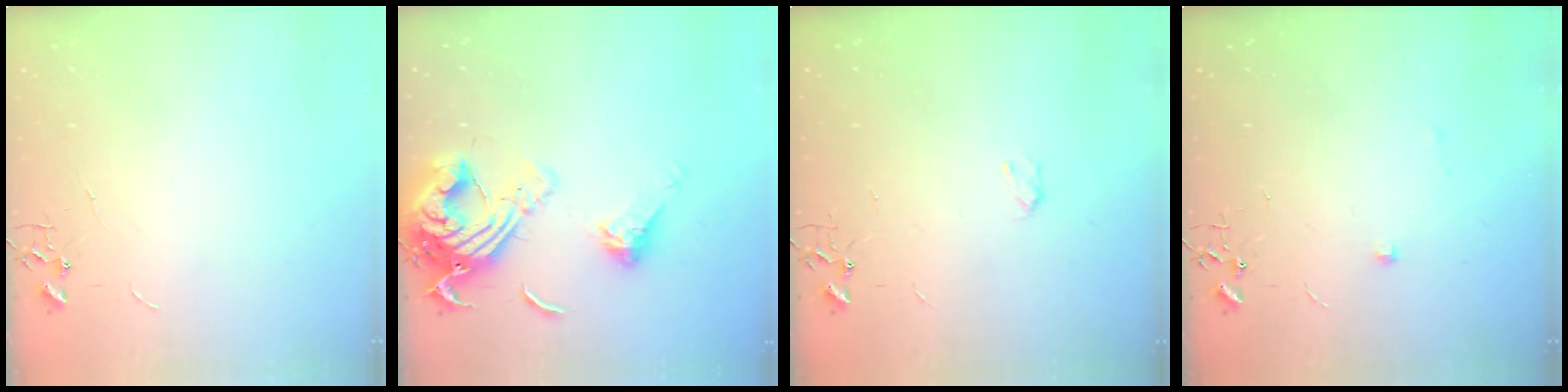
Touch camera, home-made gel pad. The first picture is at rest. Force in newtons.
{"total": 17.4, "press": 17.3, "slide": 1.9}
{"total": 2.8, "press": 2.8, "slide": 0.5}
{"total": 3.7, "press": 3.6, "slide": 0.6}